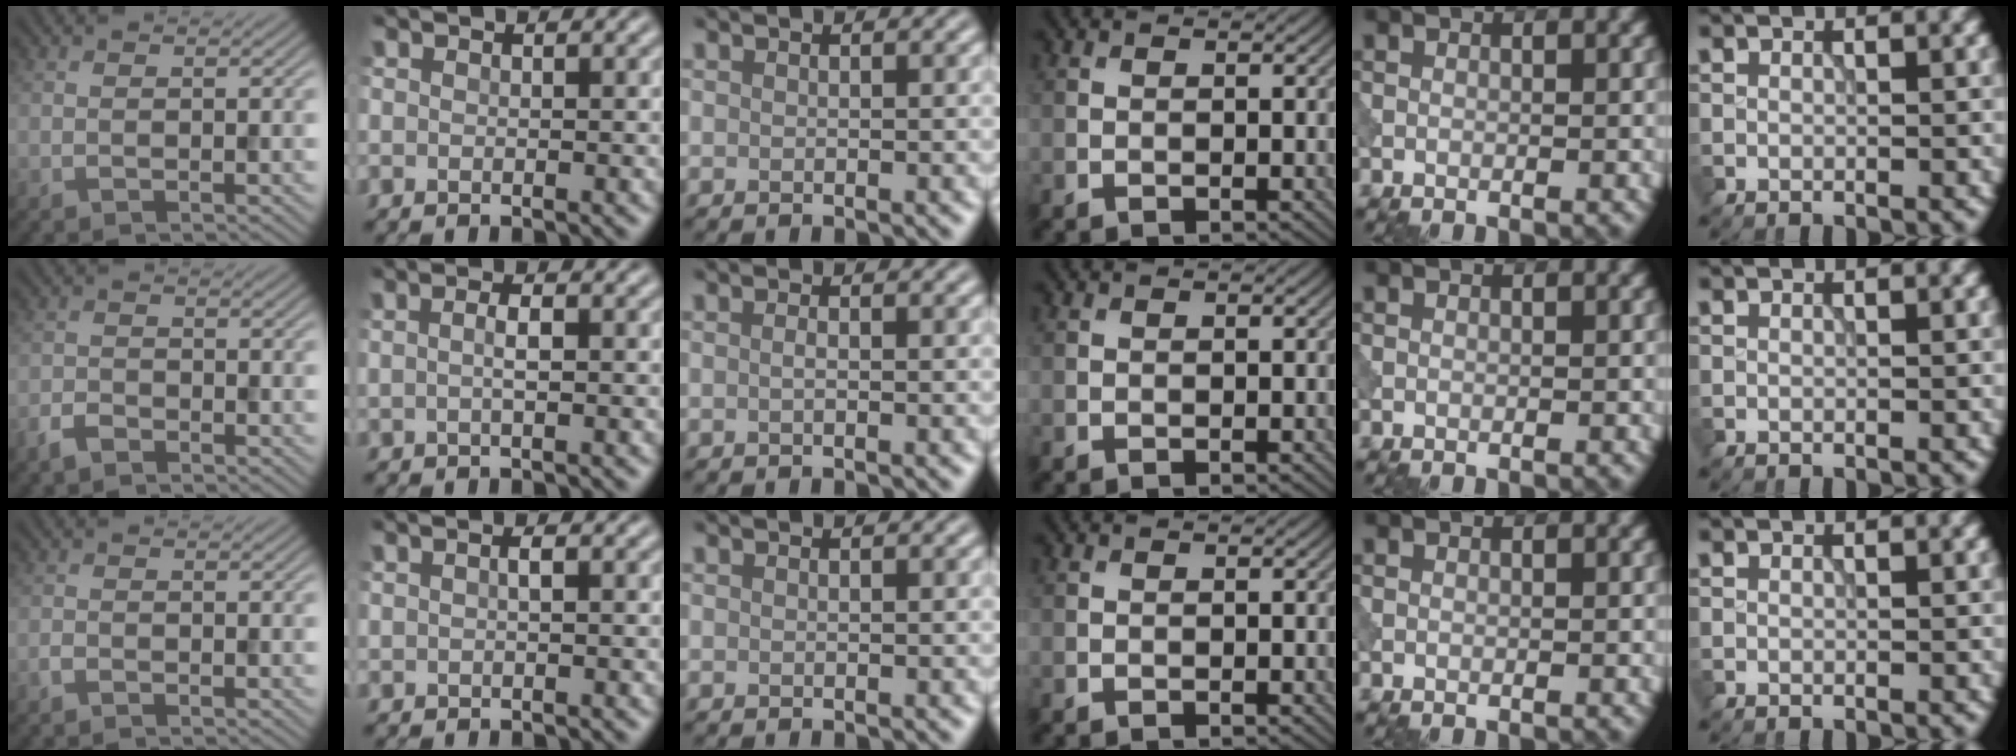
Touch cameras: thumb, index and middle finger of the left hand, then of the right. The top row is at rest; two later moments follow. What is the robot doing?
{"motion": "dispense", "object": "pipette"}